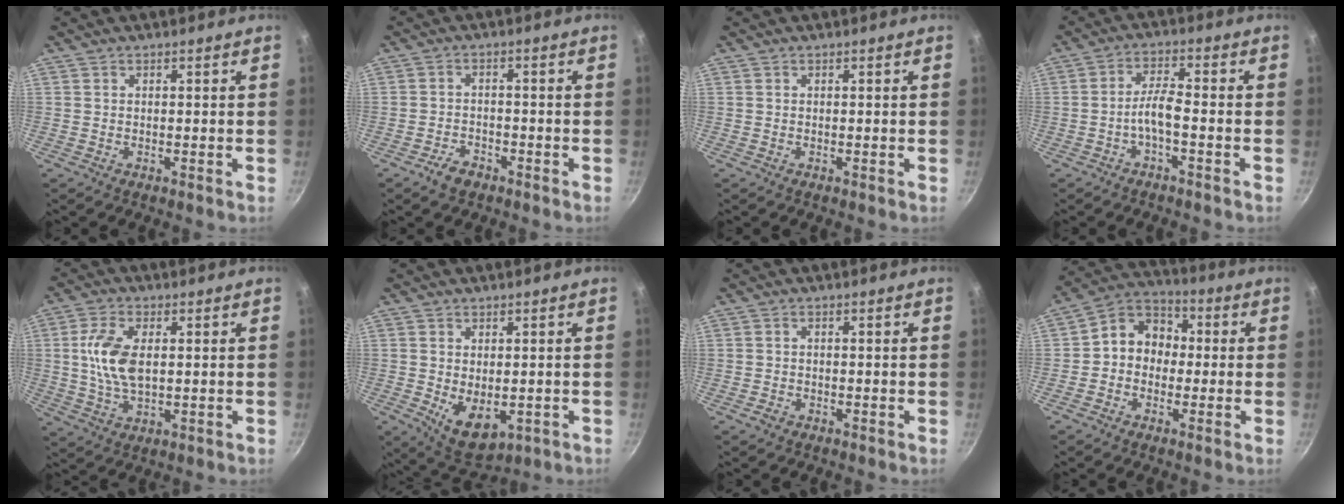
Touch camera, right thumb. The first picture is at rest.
{"total": 3.8, "force": [-2.7, 2.2, 1.6], "torque": [-0.024, 0.025, -0.043]}
{"total": 0.0}
{"total": 4.4, "force": [-2.1, 1.1, 3.7], "torque": [-0.078, 0.028, -0.042]}
{"total": 9.4, "force": [1.1, 5.0, 7.8], "torque": [-0.154, 0.001, 0.020]}
{"total": 7.9, "force": [-1.1, 4.8, 6.1], "torque": [-0.083, -0.018, 0.001]}
{"total": 1.2, "force": [-0.8, 0.8, 0.4], "torque": [-0.009, 0.007, -0.014]}
{"total": 9.0, "force": [-0.4, 7.7, 4.8], "torque": [-0.037, 0.033, -0.034]}